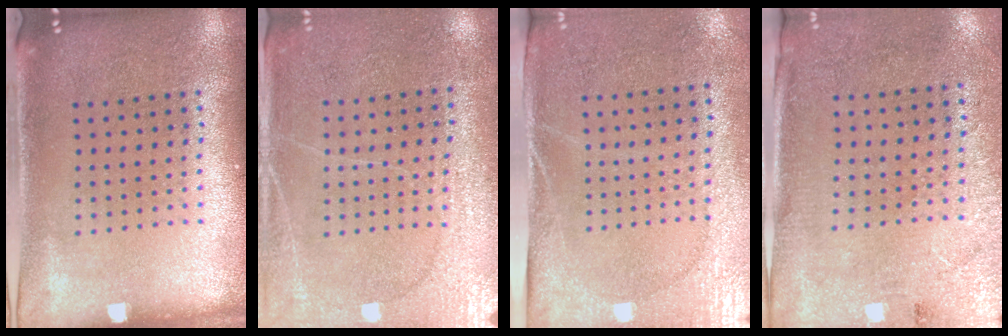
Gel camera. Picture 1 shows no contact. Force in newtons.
{"total": 2.8, "press": 2.7, "slide": 0.7}
{"total": 2.7, "press": 2.2, "slide": 1.5}
{"total": 2.6, "press": 2.2, "slide": 1.4}